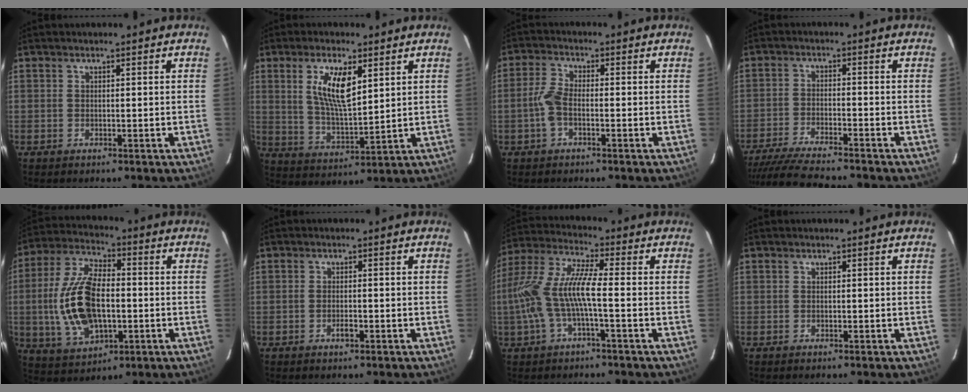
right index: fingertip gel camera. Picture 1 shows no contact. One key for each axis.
{"total": 9.8, "fx": 3.8, "fy": 3.5, "fz": 8.3, "tx": -0.151, "ty": 0.000, "tz": 0.078}
{"total": 4.0, "fx": -1.5, "fy": 1.6, "fz": 3.3, "tx": -0.080, "ty": 0.008, "tz": -0.031}
{"total": 13.9, "fx": -12.5, "fy": 0.7, "fz": 6.0, "tx": -0.136, "ty": -0.021, "tz": -0.212}
{"total": 17.4, "fx": -1.6, "fy": 9.3, "fz": 14.7, "tx": -0.310, "ty": 0.006, "tz": -0.021}
{"total": 1.7, "fx": -0.9, "fy": 0.8, "fz": 1.3, "tx": -0.025, "ty": 0.001, "tz": -0.017}
{"total": 12.2, "fx": -2.6, "fy": 2.0, "fz": 11.8, "tx": -0.245, "ty": 0.002, "tz": -0.048}
{"total": 0.5, "fx": -0.3, "fy": 0.4, "fz": -0.1, "tx": 0.000, "ty": 0.000, "tz": -0.008}